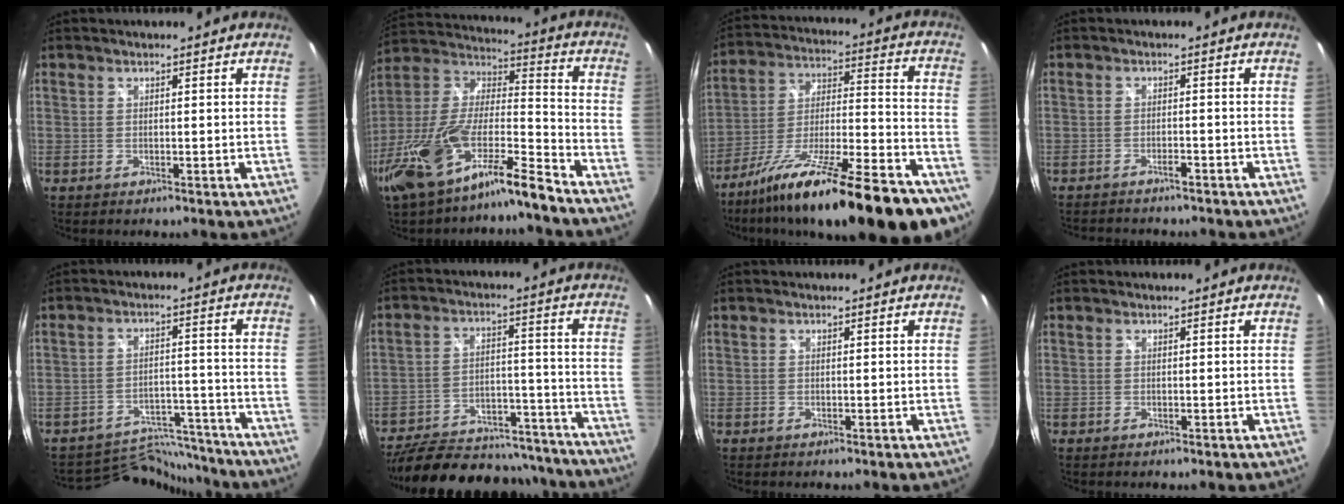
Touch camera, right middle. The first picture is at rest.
{"total": 20.2, "force": [-14.4, 4.1, 13.5], "torque": [-0.265, -0.013, -0.274]}
{"total": 29.5, "force": [-19.9, 6.4, 20.8], "torque": [-0.321, -0.043, -0.301]}
{"total": 5.0, "force": [-4.5, 1.0, 2.0], "torque": [-0.051, -0.010, -0.067]}
{"total": 11.3, "force": [-11.1, 2.1, 0.3], "torque": [-0.015, 0.026, -0.164]}
{"total": 27.2, "force": [-22.8, 9.8, 10.9], "torque": [-0.212, 0.012, -0.293]}
{"total": 0.0}
{"total": 0.0}